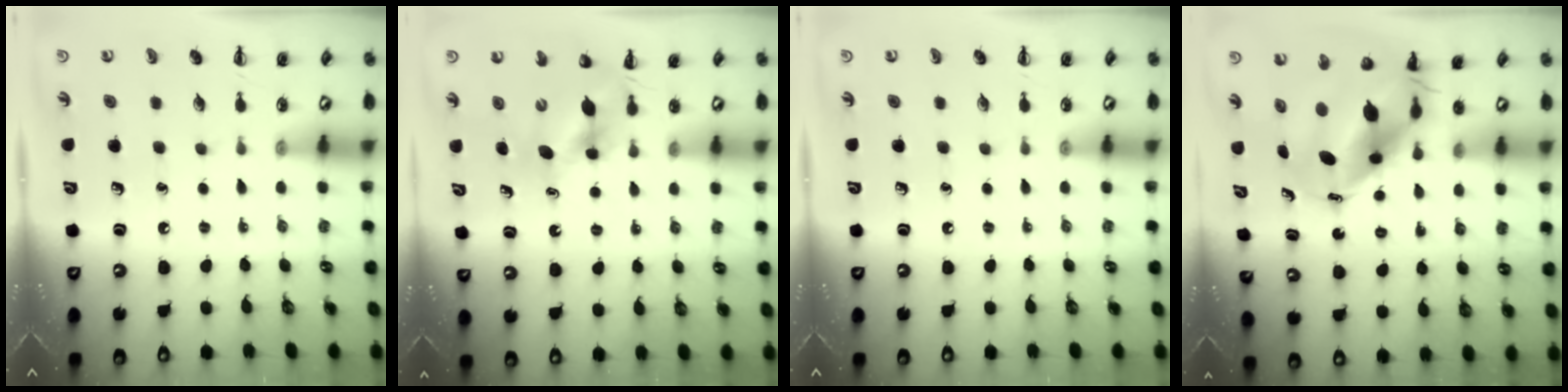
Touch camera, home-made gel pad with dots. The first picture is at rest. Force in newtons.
{"total": 5.2, "press": 5.1, "slide": 0.7}
{"total": 0.0}
{"total": 9.5, "press": 9.1, "slide": 2.8}